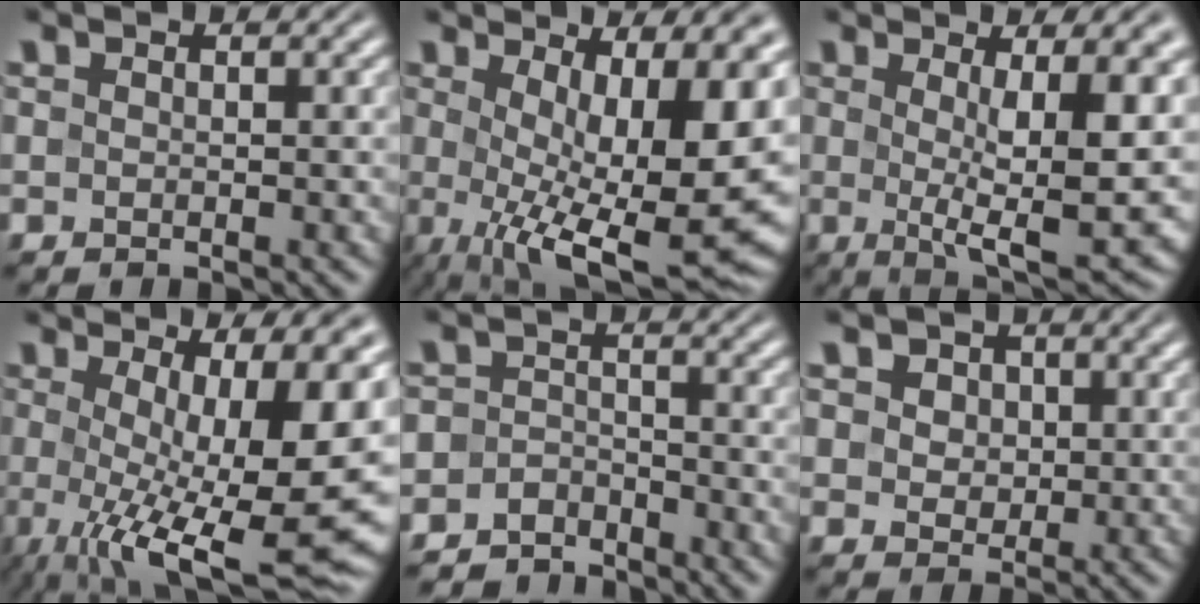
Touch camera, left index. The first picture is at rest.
{"total": 16.0, "force": [0.6, 6.2, 14.8], "torque": [-0.186, -0.018, 0.040]}
{"total": 11.7, "force": [0.6, 3.3, 11.2], "torque": [-0.152, -0.018, 0.013]}
{"total": 16.5, "force": [-1.1, 5.4, 15.5], "torque": [-0.208, -0.014, -0.002]}
{"total": 3.8, "force": [-3.4, 1.7, 0.1], "torque": [0.010, 0.002, -0.066]}
{"total": 5.1, "force": [2.2, 3.8, 2.5], "torque": [-0.043, 0.012, 0.020]}